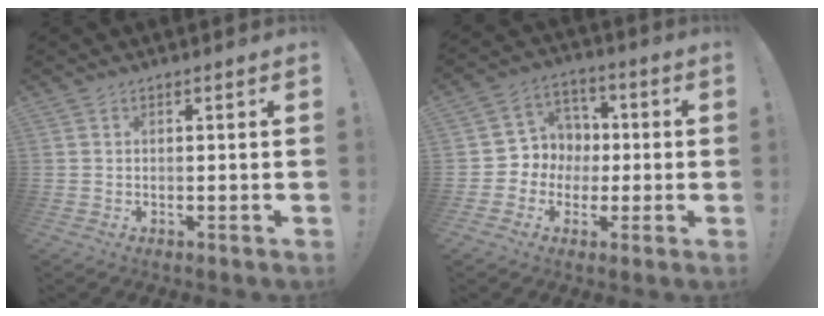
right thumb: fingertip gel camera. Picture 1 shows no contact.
{"total": 8.6, "force": [-2.1, 8.2, 1.4], "torque": [-0.018, 0.020, -0.027]}